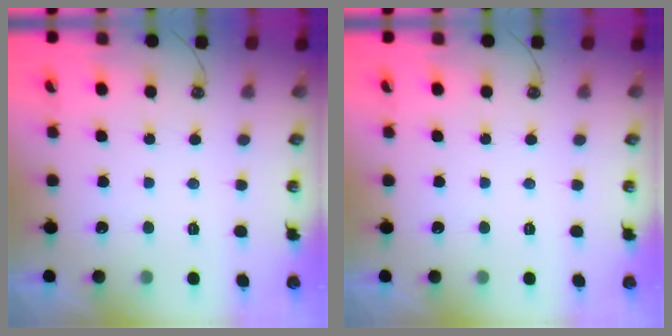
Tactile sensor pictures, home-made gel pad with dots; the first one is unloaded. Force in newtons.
{"total": 0.0}